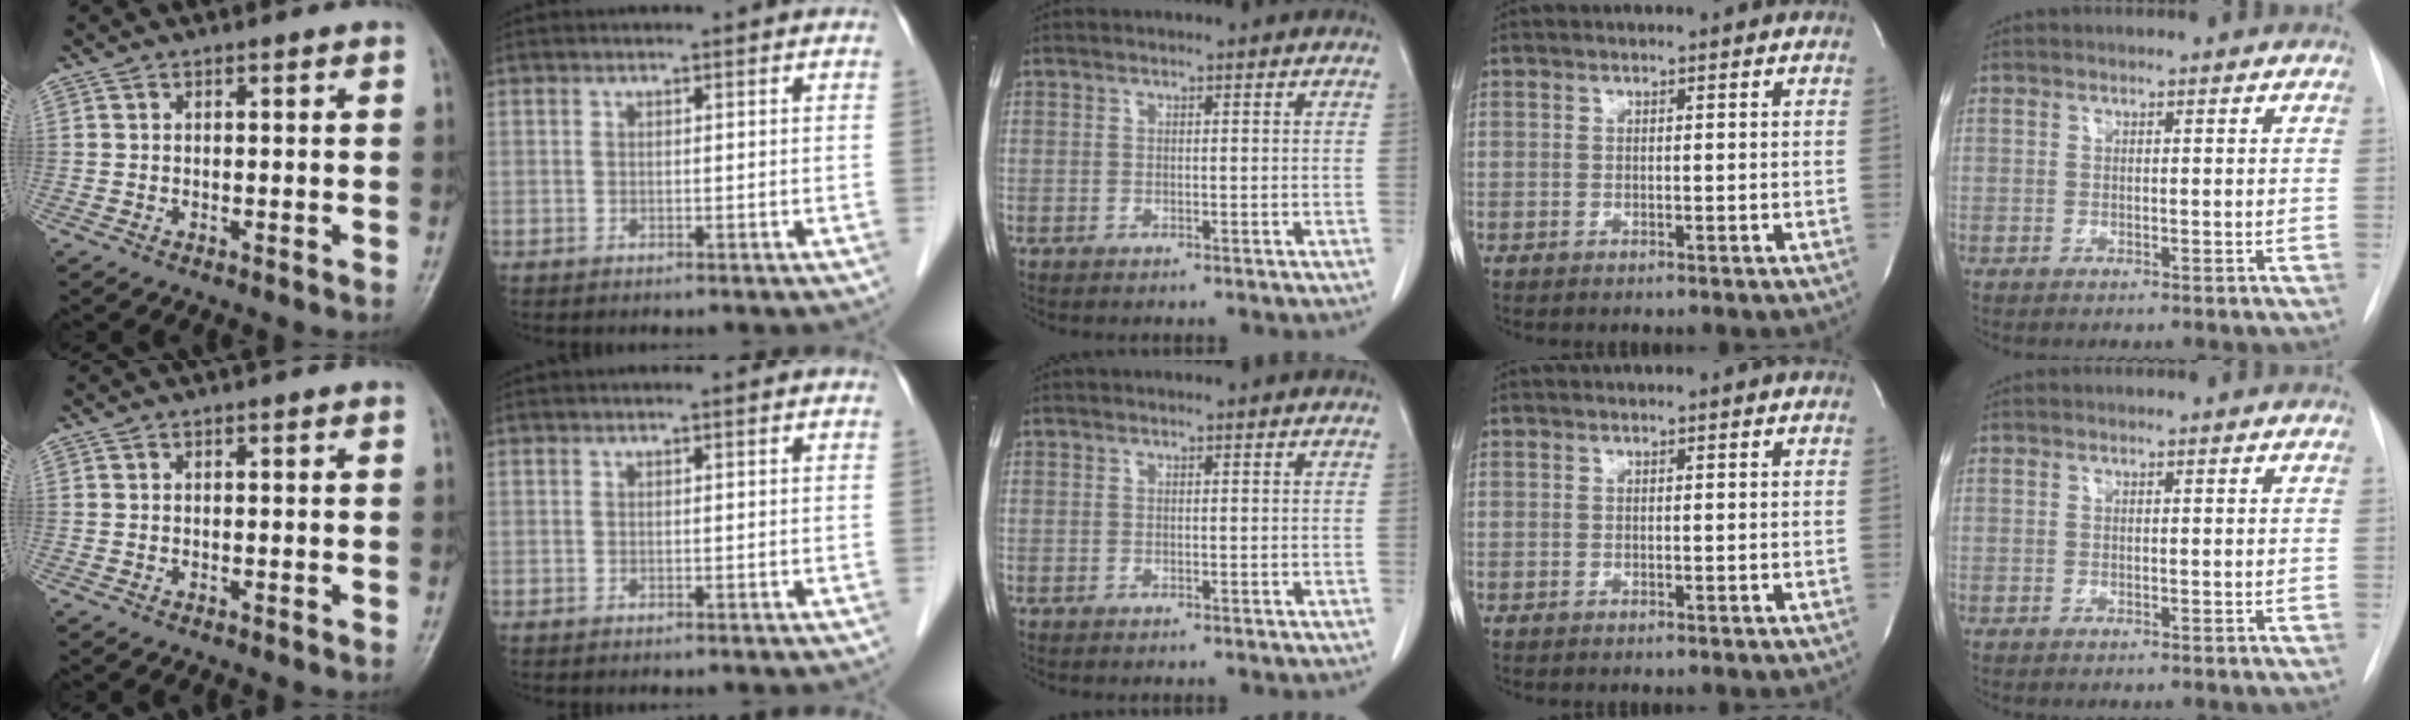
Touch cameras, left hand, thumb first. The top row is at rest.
{}